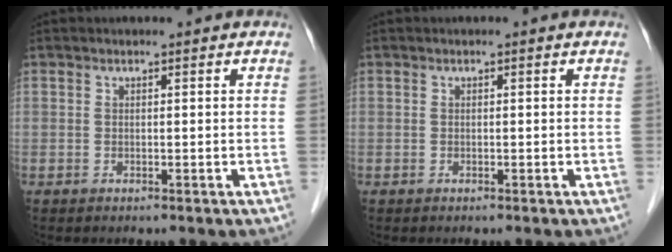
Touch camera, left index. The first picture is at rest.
{"total": 0.0}